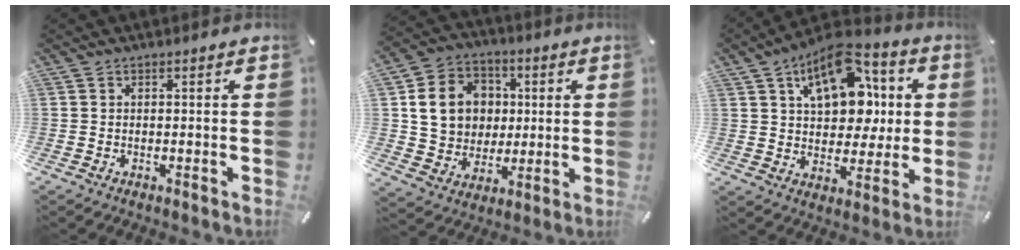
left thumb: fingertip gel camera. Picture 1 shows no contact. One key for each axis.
{"total": 14.3, "fx": 2.1, "fy": 12.8, "fz": 6.0, "tx": -0.104, "ty": 0.014, "tz": 0.049}
{"total": 17.2, "fx": 6.8, "fy": 11.3, "fz": 10.9, "tx": -0.166, "ty": -0.028, "tz": 0.125}